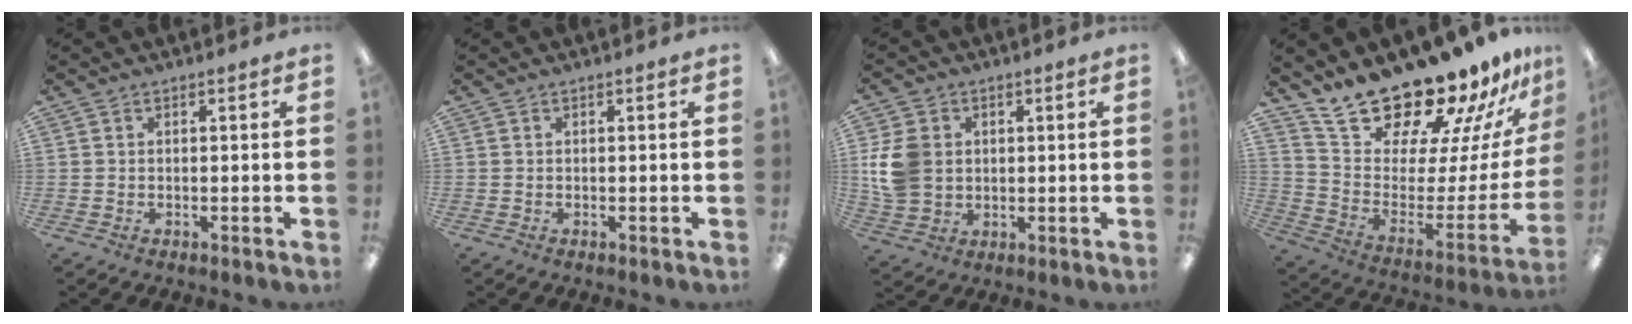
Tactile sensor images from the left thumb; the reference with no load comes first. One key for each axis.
{"total": 0.0}
{"total": 10.5, "fx": 1.5, "fy": 8.8, "fz": 5.5, "tx": -0.127, "ty": 0.012, "tz": 0.030}
{"total": 19.3, "fx": 18.5, "fy": 3.4, "fz": 4.4, "tx": -0.081, "ty": -0.172, "tz": 0.319}